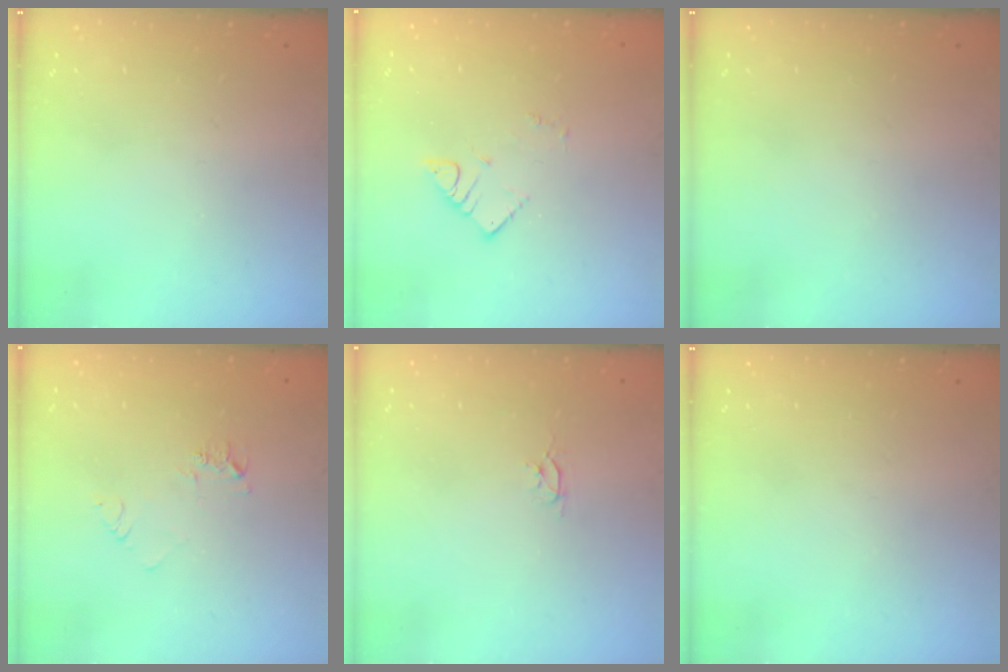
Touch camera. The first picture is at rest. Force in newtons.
{"total": 3.2, "press": 3.2, "slide": 0.1}
{"total": 0.0}
{"total": 5.1, "press": 5.0, "slide": 0.5}
{"total": 2.6, "press": 2.6, "slide": 0.3}
{"total": 0.0}